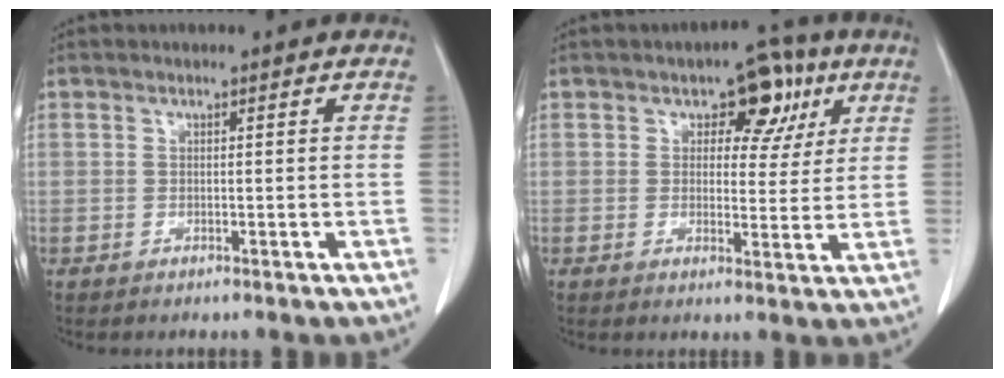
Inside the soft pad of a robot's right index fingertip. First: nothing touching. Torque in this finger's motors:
{"motor_torque": [0.12, 0.20, 0.09, 0.01]}